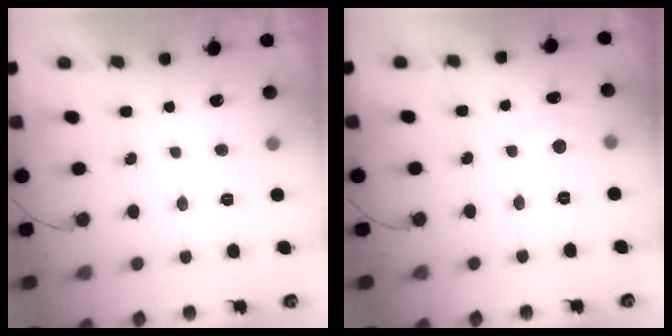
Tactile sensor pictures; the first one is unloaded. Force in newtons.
{"total": 4.4, "press": 4.3, "slide": 0.6}